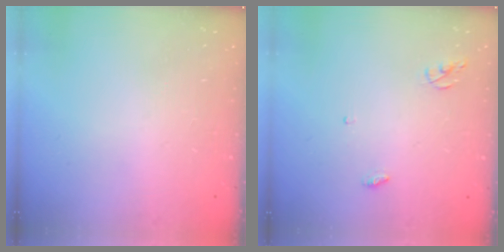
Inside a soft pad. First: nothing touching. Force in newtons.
{"total": 3.7, "press": 3.7, "slide": 0.1}